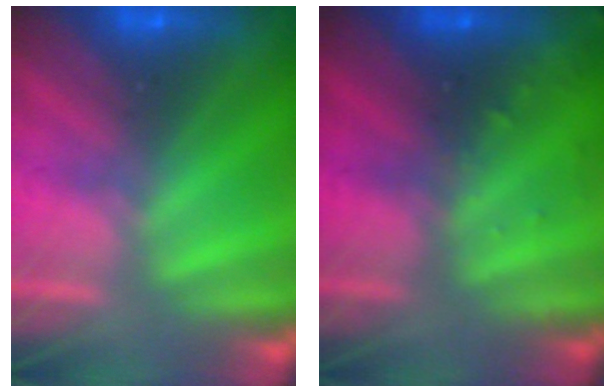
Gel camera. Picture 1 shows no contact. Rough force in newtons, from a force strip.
{"total": 2.7}